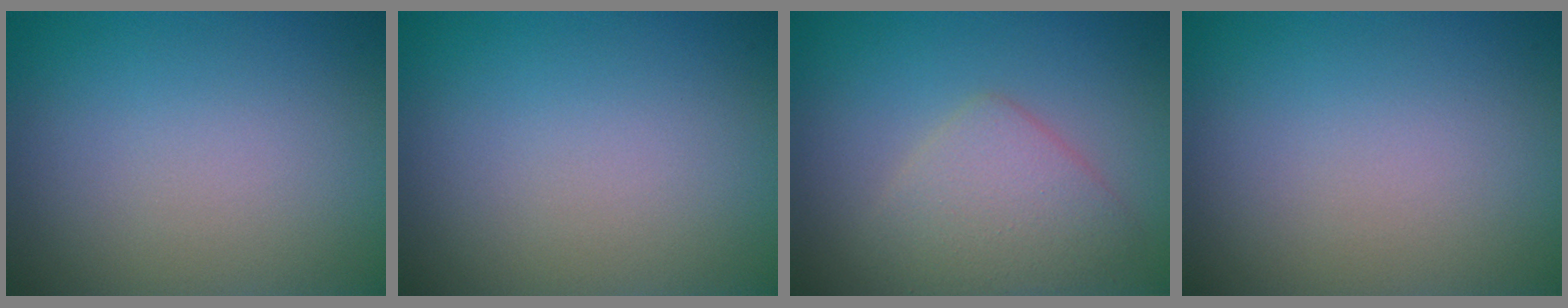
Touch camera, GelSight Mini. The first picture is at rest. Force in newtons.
{"total": 0.0}
{"total": 3.4, "press": 3.4, "slide": 0.1}
{"total": 0.0}